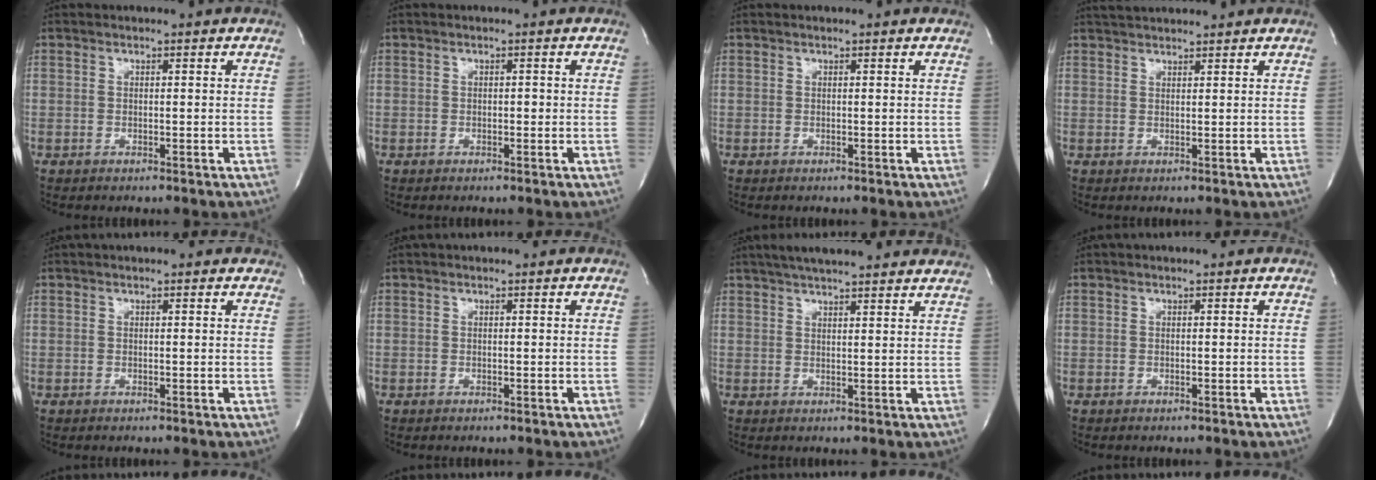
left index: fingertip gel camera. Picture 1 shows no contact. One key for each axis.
{"total": 0.5, "fx": -0.1, "fy": 0.3, "fz": 0.4, "tx": -0.004, "ty": 0.002, "tz": -0.001}
{"total": 1.1, "fx": 1.0, "fy": 0.1, "fz": 0.4, "tx": -0.013, "ty": 0.007, "tz": 0.007}
{"total": 4.8, "fx": 4.6, "fy": 0.2, "fz": 1.3, "tx": -0.025, "ty": 0.031, "tz": 0.072}
{"total": 1.9, "fx": 1.6, "fy": 0.7, "fz": 0.9, "tx": -0.015, "ty": 0.011, "tz": 0.010}
{"total": 0.0}
{"total": 16.7, "fx": 14.7, "fy": 2.0, "fz": 7.8, "tx": -0.123, "ty": 0.039, "tz": 0.192}
{"total": 0.0}